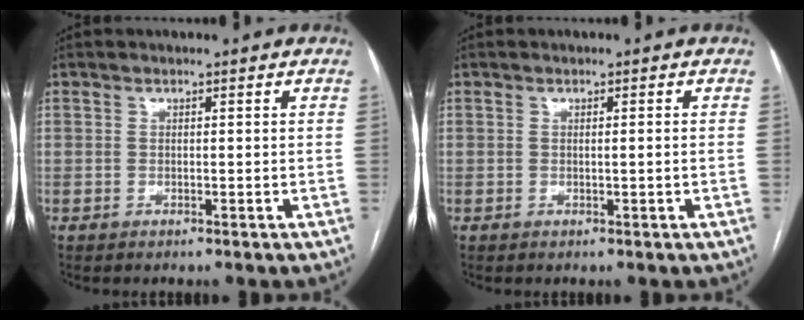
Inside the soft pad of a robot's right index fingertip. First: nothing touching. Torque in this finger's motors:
{"motor_torque": [-0.14, -0.10, -0.03, -0.01]}